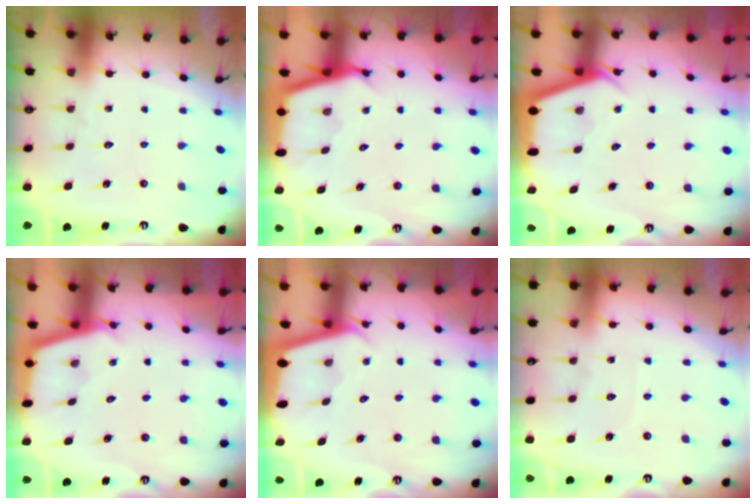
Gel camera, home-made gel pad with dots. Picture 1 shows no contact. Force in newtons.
{"total": 2.7, "press": 2.7, "slide": 0.1}
{"total": 2.9, "press": 2.9, "slide": 0.3}
{"total": 2.6, "press": 2.6, "slide": 0.2}
{"total": 1.9, "press": 1.9, "slide": 0.1}
{"total": 3.0, "press": 2.9, "slide": 0.4}